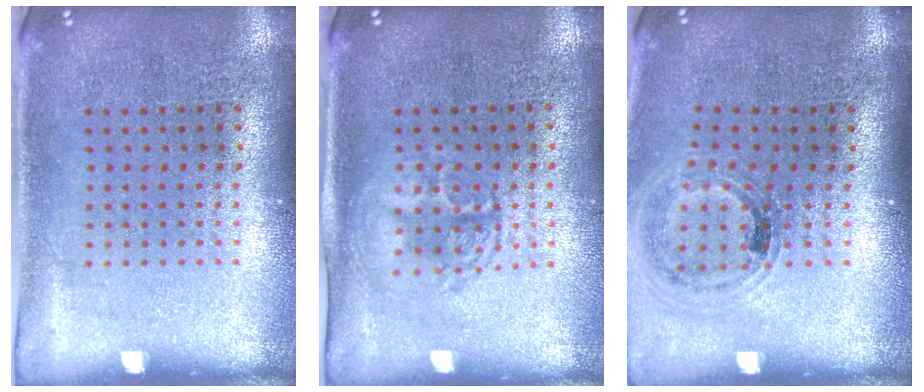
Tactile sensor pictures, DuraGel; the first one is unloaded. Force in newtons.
{"total": 1.4, "press": 1.3, "slide": 0.5}
{"total": 1.0, "press": 1.0, "slide": 0.2}